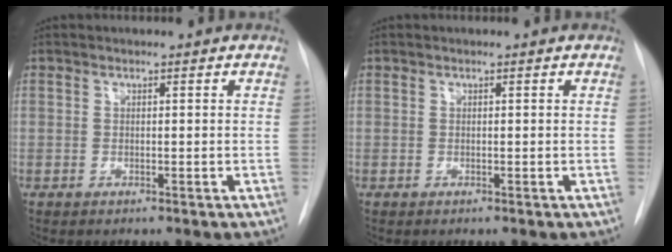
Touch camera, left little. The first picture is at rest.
{"total": 0.0}